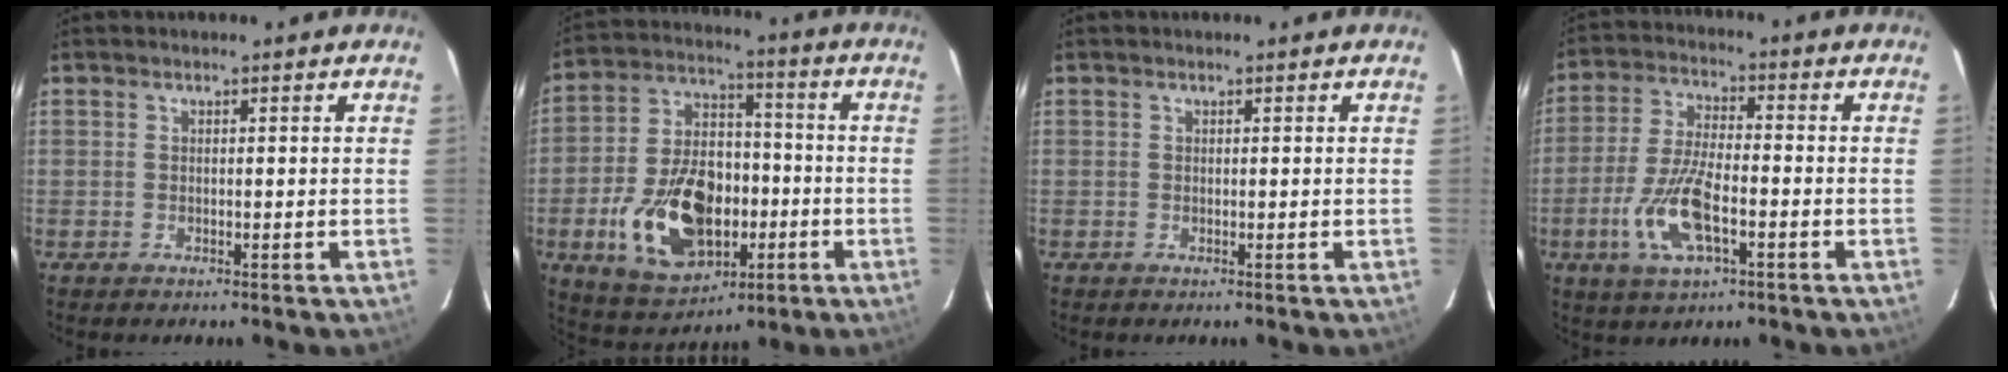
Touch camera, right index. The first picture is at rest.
{"total": 19.4, "force": [-5.8, 12.1, 14.0], "torque": [-0.298, 0.012, -0.080]}
{"total": 0.0}
{"total": 11.6, "force": [-4.3, 4.0, 10.0], "torque": [-0.212, -0.006, -0.083]}